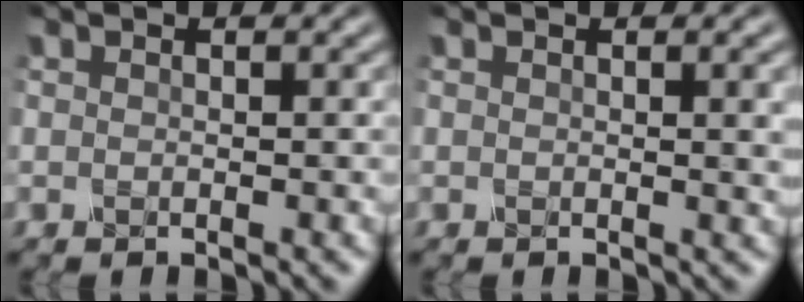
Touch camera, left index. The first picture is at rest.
{"total": 3.4, "force": [1.0, 1.3, 3.0], "torque": [-0.024, 0.010, 0.010]}